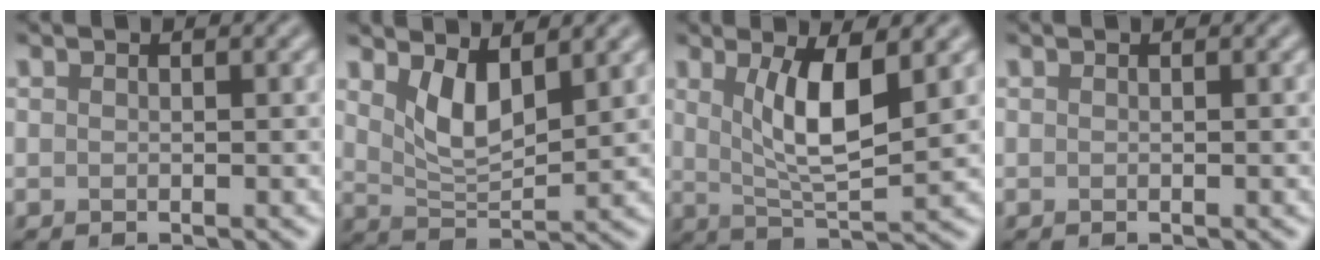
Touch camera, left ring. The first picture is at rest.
{"total": 4.0, "force": [2.1, 1.5, 3.1], "torque": [-0.065, -0.010, 0.043]}
{"total": 5.6, "force": [1.7, 1.5, 5.2], "torque": [-0.094, -0.010, 0.034]}
{"total": 0.0}